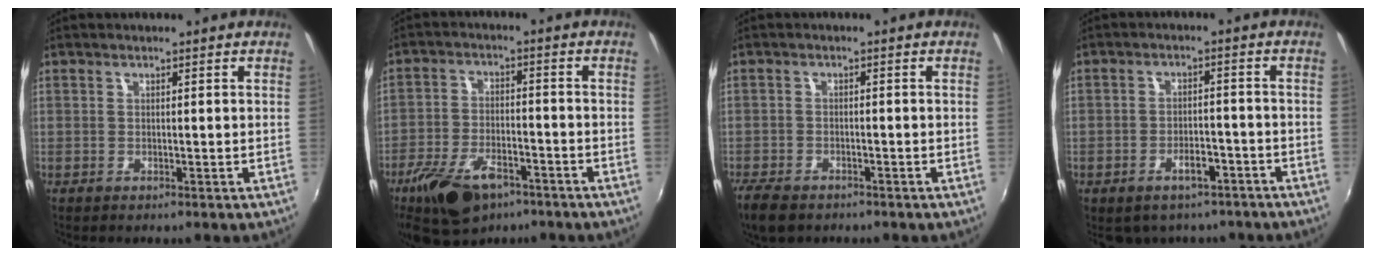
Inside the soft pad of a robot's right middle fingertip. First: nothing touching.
{"total": 12.7, "force": [-8.1, 6.1, 7.7], "torque": [-0.172, -0.021, -0.144]}
{"total": 6.1, "force": [-4.7, 2.6, 2.9], "torque": [-0.082, -0.020, -0.090]}
{"total": 6.6, "force": [-4.6, 3.8, 3.0], "torque": [-0.062, 0.009, -0.051]}